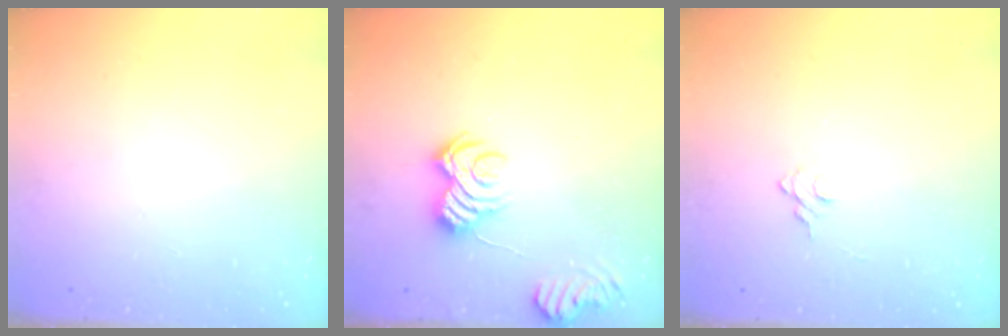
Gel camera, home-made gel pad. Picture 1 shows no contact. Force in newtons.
{"total": 6.9, "press": 6.9, "slide": 0.3}
{"total": 3.9, "press": 3.9, "slide": 0.3}